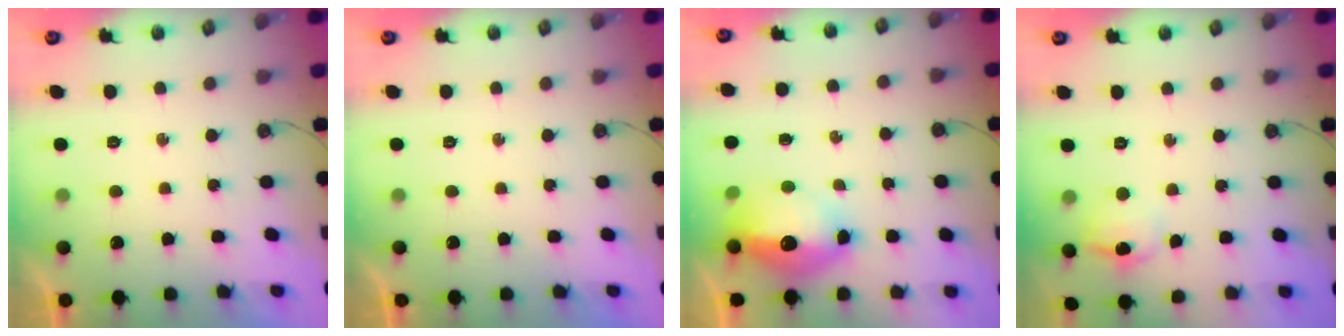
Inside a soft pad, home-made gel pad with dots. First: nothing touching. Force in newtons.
{"total": 0.0}
{"total": 13.9, "press": 13.3, "slide": 4.1}
{"total": 9.1, "press": 9.1, "slide": 0.9}